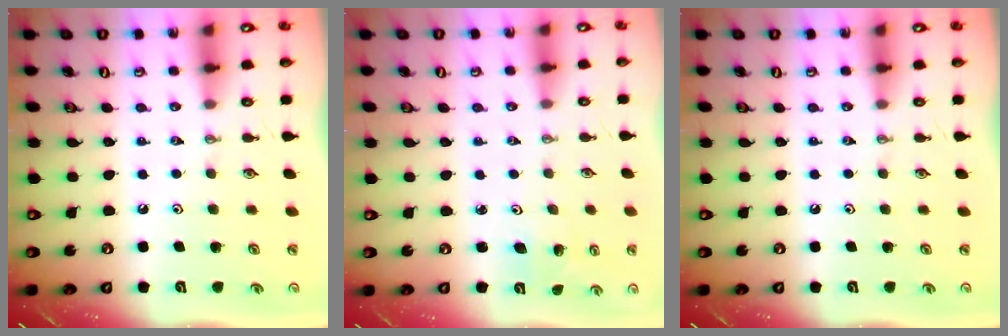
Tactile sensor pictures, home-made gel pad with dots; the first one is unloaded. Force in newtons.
{"total": 2.4, "press": 2.4, "slide": 0.1}
{"total": 0.0}